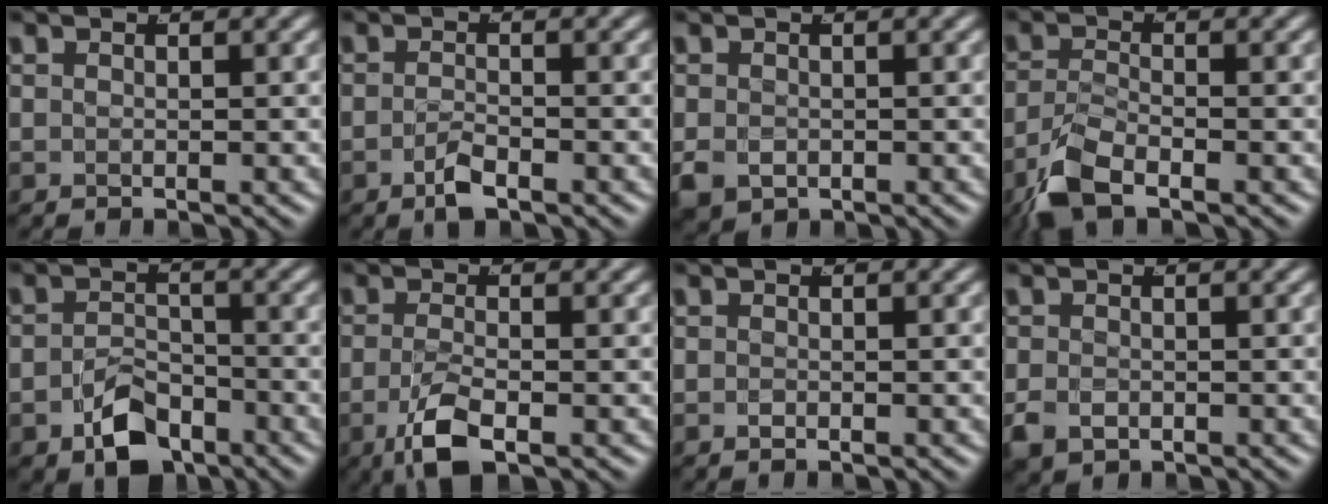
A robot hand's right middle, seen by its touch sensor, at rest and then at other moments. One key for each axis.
{"total": 2.2, "fx": -1.7, "fy": 0.5, "fz": 1.3, "tx": -0.026, "ty": -0.006, "tz": -0.029}
{"total": 2.7, "fx": -1.2, "fy": 2.0, "fz": 1.4, "tx": -0.040, "ty": -0.027, "tz": -0.006}
{"total": 3.9, "fx": -2.6, "fy": 1.1, "fz": 2.6, "tx": -0.059, "ty": -0.014, "tz": -0.043}
{"total": 4.8, "fx": -3.1, "fy": 2.8, "fz": 2.3, "tx": -0.029, "ty": -0.019, "tz": -0.047}
{"total": 4.0, "fx": -2.0, "fy": 1.0, "fz": 3.2, "tx": -0.067, "ty": -0.017, "tz": -0.025}
{"total": 0.5, "fx": -0.4, "fy": -0.3, "fz": 0.1, "tx": -0.006, "ty": -0.005, "tz": -0.003}
{"total": 2.2, "fx": -1.1, "fy": 1.5, "fz": 1.2, "tx": -0.034, "ty": -0.018, "tz": -0.009}